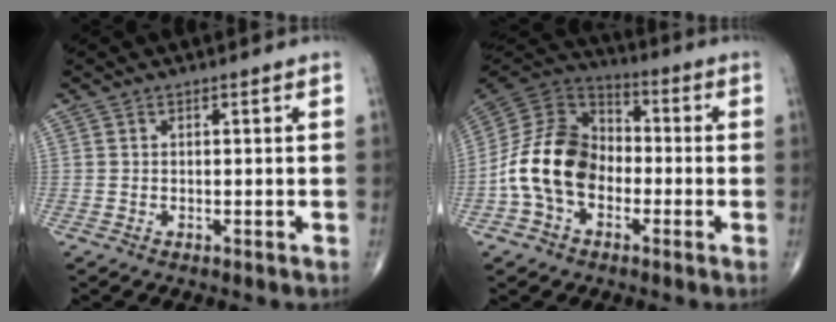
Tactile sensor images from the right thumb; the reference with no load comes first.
{"total": 15.4, "force": [-3.5, 11.0, 10.1], "torque": [-0.174, 0.045, -0.076]}